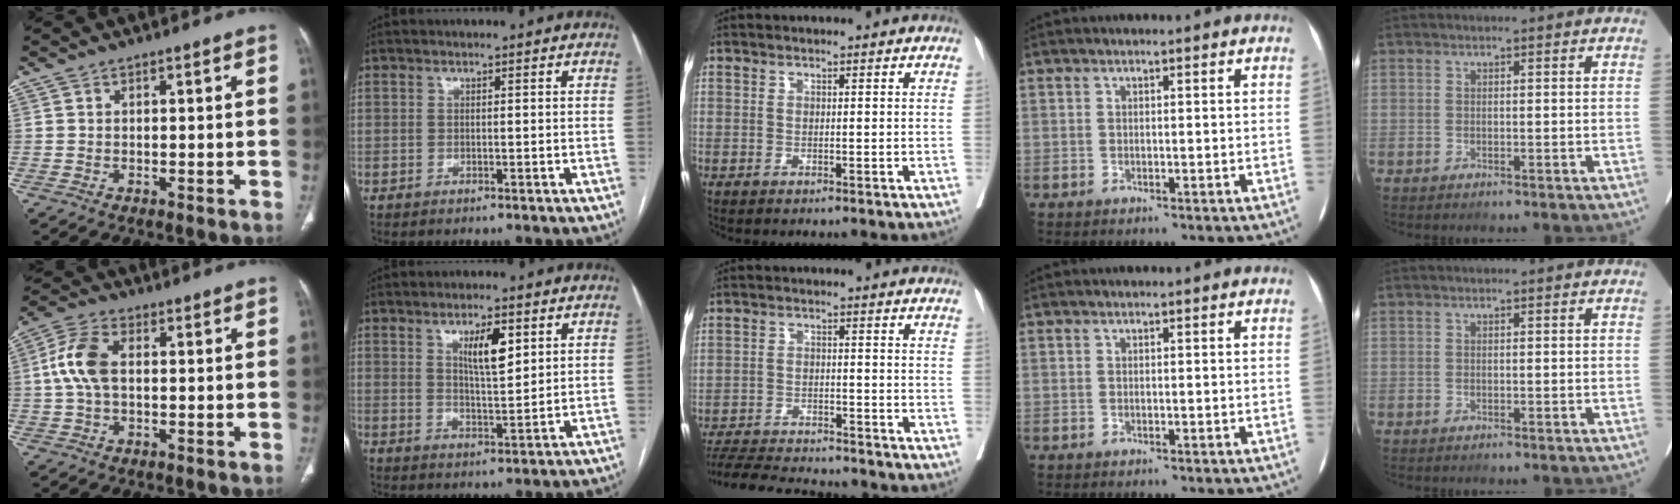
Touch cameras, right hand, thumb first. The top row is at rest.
{"thumb": {"total": 8.4, "force": [0.6, 4.8, 6.8], "torque": [-0.153, 0.021, 0.009]}, "index": {"total": 6.2, "force": [2.8, 1.5, 5.3], "torque": [-0.093, -0.002, 0.050]}, "middle": {"total": 11.7, "force": [-11.1, 0.9, 3.6], "torque": [-0.065, -0.008, -0.172]}}